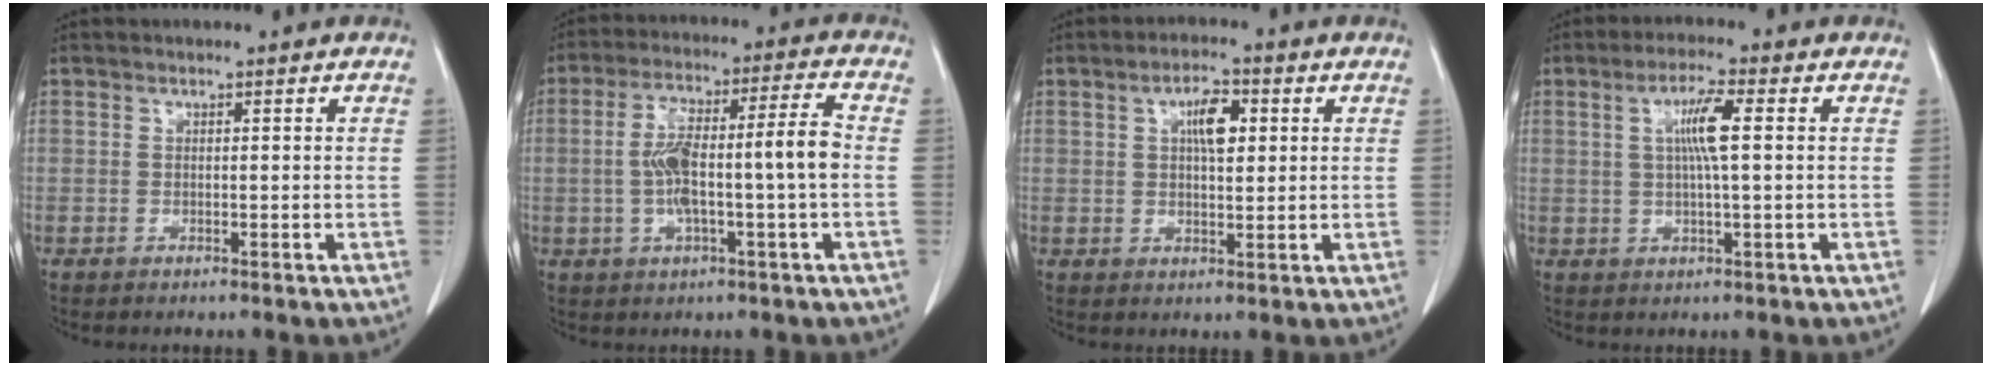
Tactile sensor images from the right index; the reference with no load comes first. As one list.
[{"total": 11.2, "force": [-1.1, 0.9, 11.1], "torque": [-0.203, 0.026, -0.019]}, {"total": 5.2, "force": [1.5, 1.8, 4.6], "torque": [-0.078, 0.007, 0.025]}, {"total": 5.6, "force": [1.1, 0.2, 5.5], "torque": [-0.102, 0.003, 0.019]}]